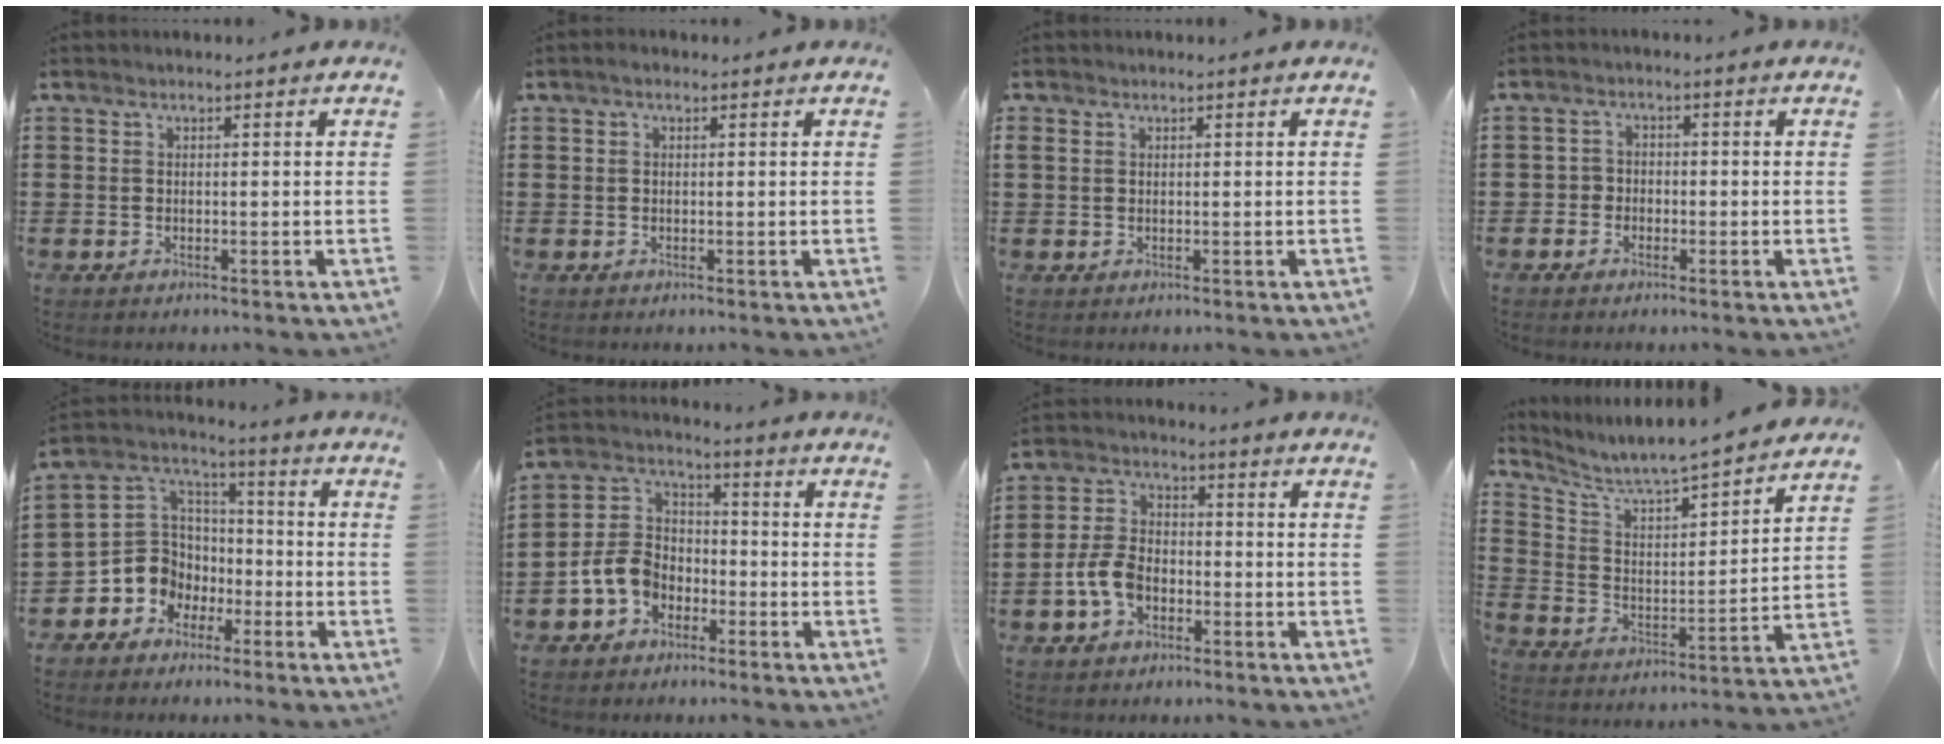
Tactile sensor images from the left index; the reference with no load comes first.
{"total": 0.8, "force": [0.0, 0.6, 0.5], "torque": [-0.011, 0.005, 0.000]}
{"total": 0.7, "force": [0.2, 0.6, 0.3], "torque": [-0.009, 0.007, 0.003]}
{"total": 2.0, "force": [-1.2, 1.6, 0.2], "torque": [-0.012, 0.004, -0.028]}
{"total": 8.1, "force": [-3.0, 7.4, 1.5], "torque": [-0.081, -0.001, -0.061]}
{"total": 7.2, "force": [-2.9, 5.6, 3.4], "torque": [-0.110, 0.006, -0.068]}
{"total": 6.6, "force": [-2.5, 4.1, 4.4], "torque": [-0.119, 0.001, -0.057]}
{"total": 5.9, "force": [5.6, 0.0, 2.0], "torque": [-0.068, -0.053, 0.088]}